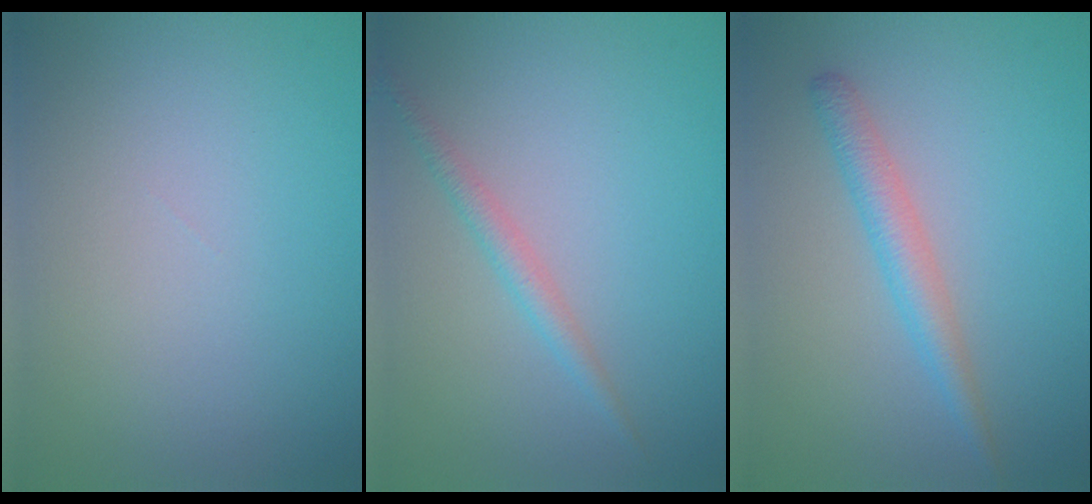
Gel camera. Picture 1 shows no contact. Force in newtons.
{"total": 1.6, "press": 1.6, "slide": 0.0}
{"total": 2.5, "press": 2.5, "slide": 0.0}